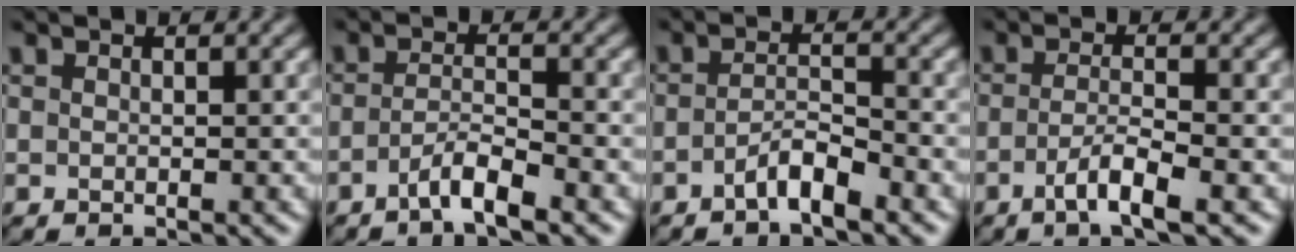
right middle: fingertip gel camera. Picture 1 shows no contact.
{"total": 3.1, "force": [-1.9, 0.5, 2.3], "torque": [-0.043, 0.004, -0.043]}
{"total": 2.8, "force": [-1.8, 0.6, 2.0], "torque": [-0.036, 0.008, -0.036]}
{"total": 3.3, "force": [-1.6, 0.6, 2.9], "torque": [-0.054, 0.000, -0.034]}